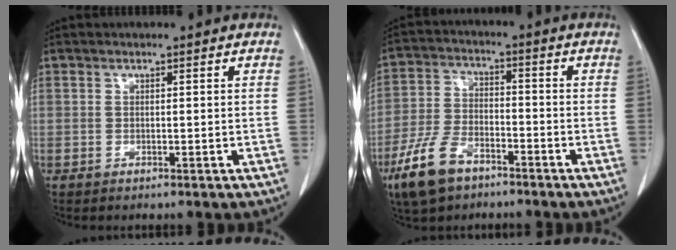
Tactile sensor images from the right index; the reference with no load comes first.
{"total": 9.8, "force": [-6.2, 4.8, 5.9], "torque": [-0.140, -0.007, -0.117]}